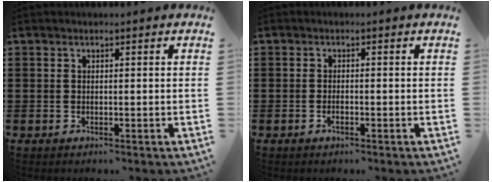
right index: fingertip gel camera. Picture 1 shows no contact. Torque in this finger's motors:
{"motor_torque": [-0.30, 0.25, 0.00, -0.01]}